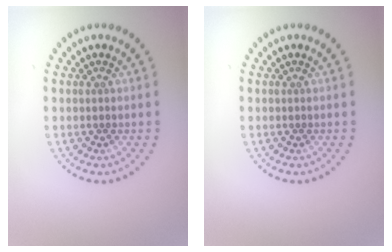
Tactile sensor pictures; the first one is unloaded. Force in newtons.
{"total": 0.0}